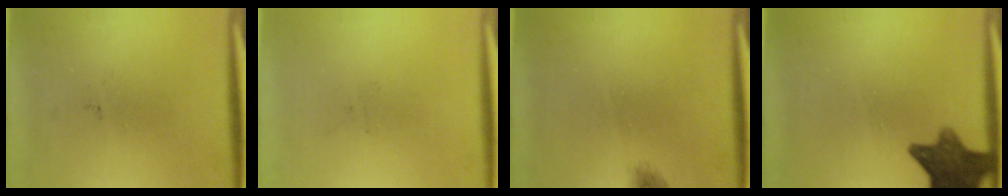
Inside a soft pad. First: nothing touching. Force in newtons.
{"total": 0.0}
{"total": 0.9}
{"total": 10.6}